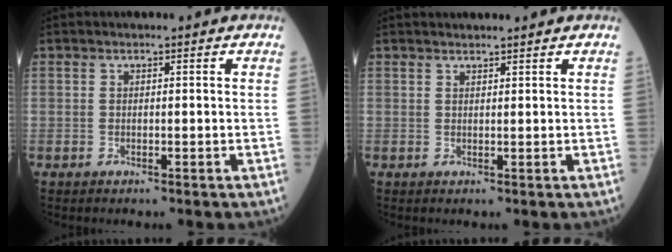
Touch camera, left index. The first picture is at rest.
{"total": 2.6, "force": [2.5, 0.0, 0.7], "torque": [-0.009, 0.017, 0.035]}